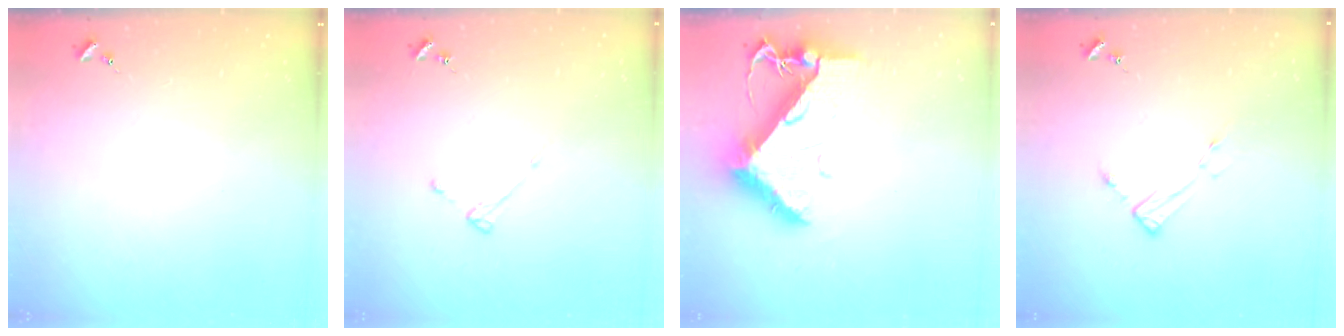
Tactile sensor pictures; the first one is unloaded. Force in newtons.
{"total": 3.0, "press": 3.0, "slide": 0.4}
{"total": 11.3, "press": 11.3, "slide": 1.2}
{"total": 4.4, "press": 4.4, "slide": 0.2}